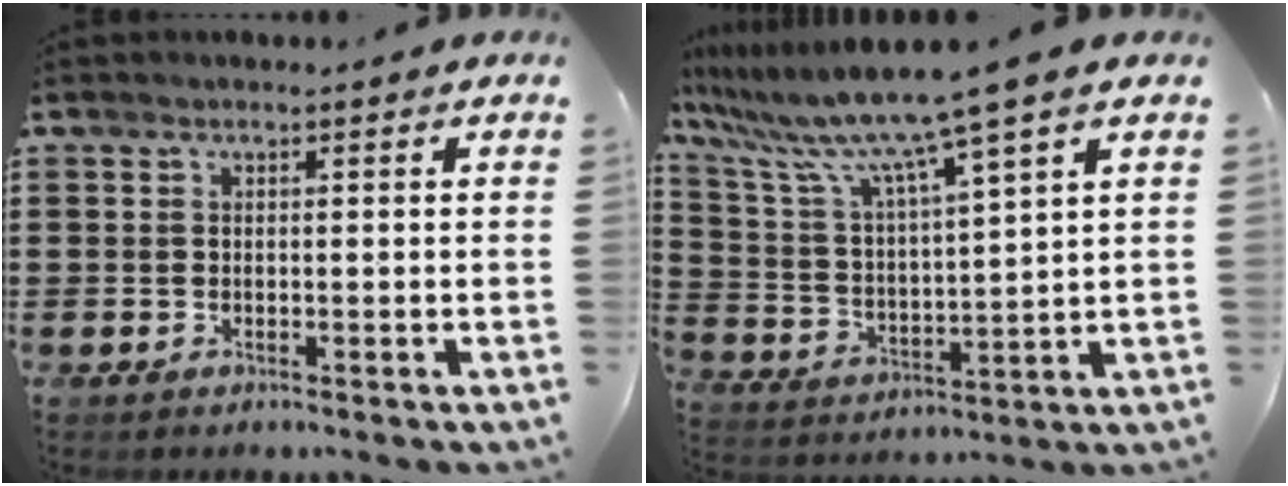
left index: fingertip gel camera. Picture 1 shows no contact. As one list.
[{"total": 10.2, "force": [8.2, -0.9, 6.0], "torque": [-0.151, -0.053, 0.128]}]